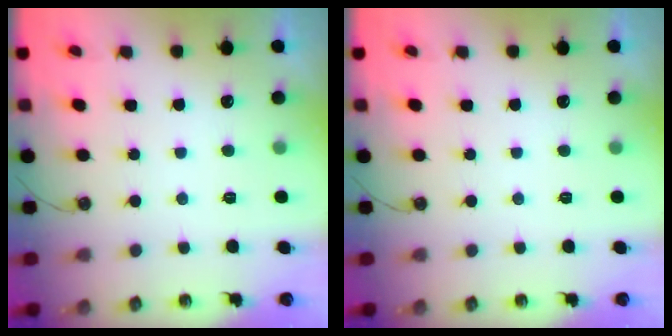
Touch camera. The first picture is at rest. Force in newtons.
{"total": 0.0}